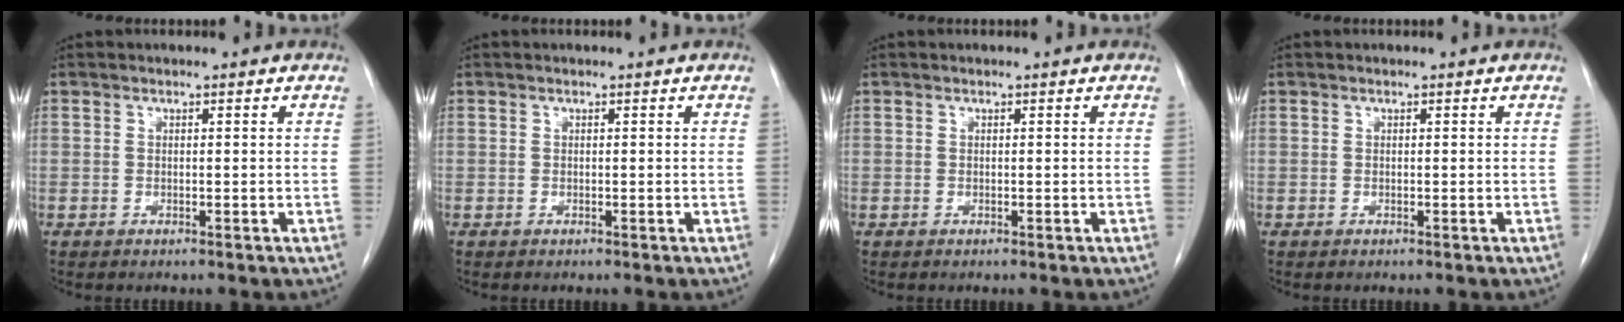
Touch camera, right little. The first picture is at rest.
{"total": 0.0}
{"total": 0.0}
{"total": 0.0}